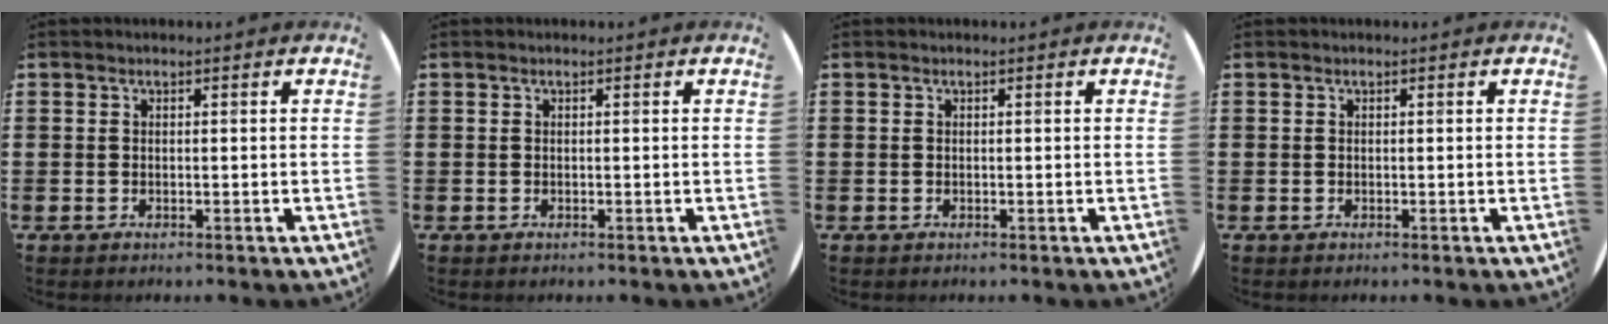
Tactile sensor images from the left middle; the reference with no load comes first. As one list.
[{"total": 0.0}, {"total": 0.0}, {"total": 0.0}]